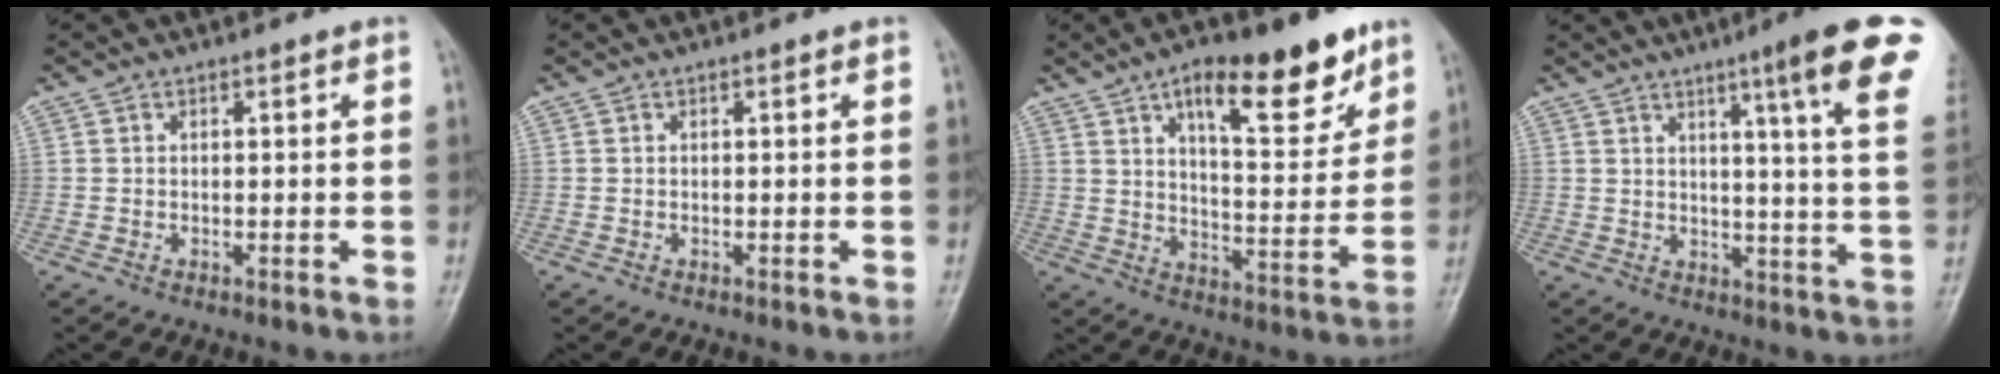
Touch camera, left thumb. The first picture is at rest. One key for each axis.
{"total": 0.0}
{"total": 16.9, "fx": 10.1, "fy": 6.3, "fz": 12.0, "tx": -0.132, "ty": -0.053, "tz": 0.154}
{"total": 15.6, "fx": 8.5, "fy": 0.4, "fz": 13.0, "tx": -0.161, "ty": -0.041, "tz": 0.097}